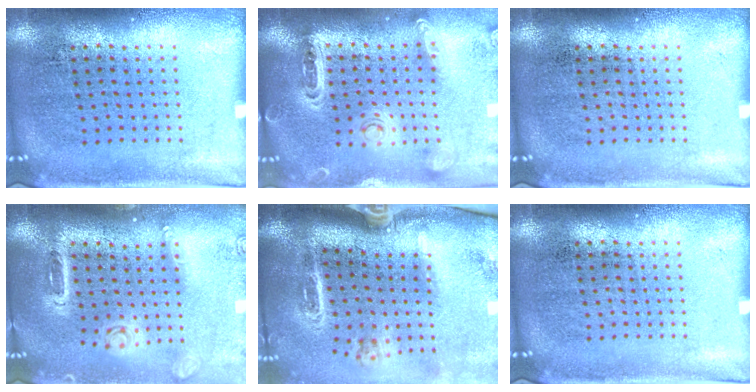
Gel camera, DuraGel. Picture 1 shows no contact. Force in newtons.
{"total": 1.4, "press": 1.3, "slide": 0.2}
{"total": 0.0}
{"total": 1.5, "press": 1.5, "slide": 0.2}
{"total": 2.8, "press": 2.0, "slide": 2.0}
{"total": 0.0}